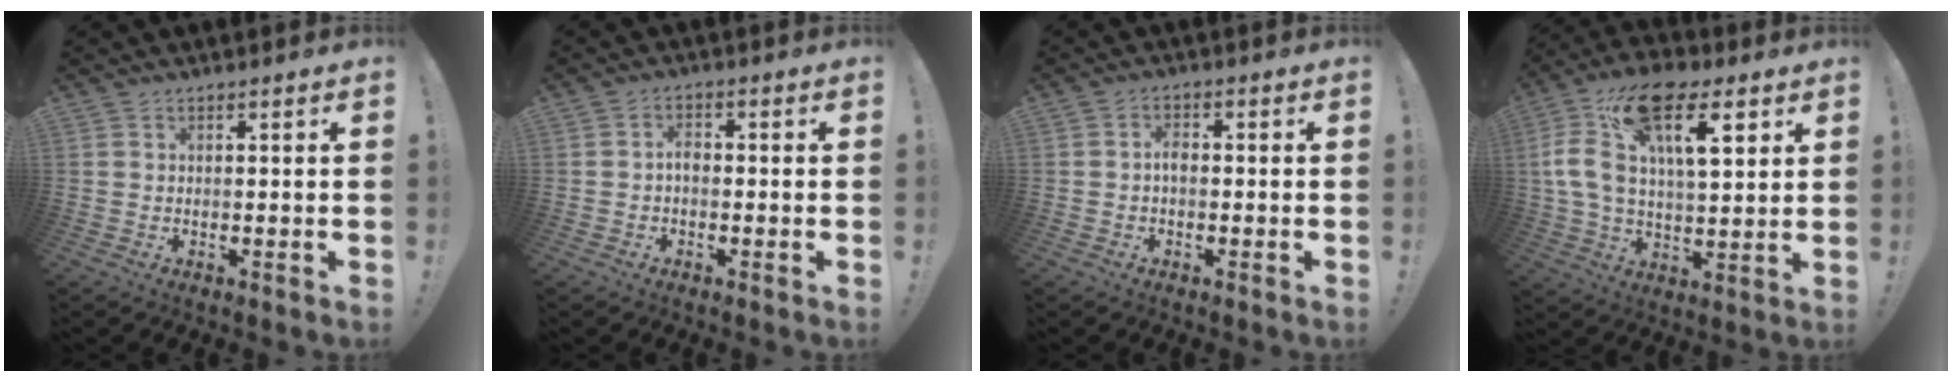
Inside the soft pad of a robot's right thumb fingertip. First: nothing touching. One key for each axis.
{"total": 2.6, "fx": -0.8, "fy": 1.7, "fz": 1.8, "tx": -0.030, "ty": 0.005, "tz": -0.016}
{"total": 2.5, "fx": -0.5, "fy": 1.5, "fz": 1.9, "tx": -0.034, "ty": 0.005, "tz": -0.011}
{"total": 20.7, "fx": 8.4, "fy": 10.2, "fz": 15.9, "tx": -0.292, "ty": -0.031, "tz": 0.133}